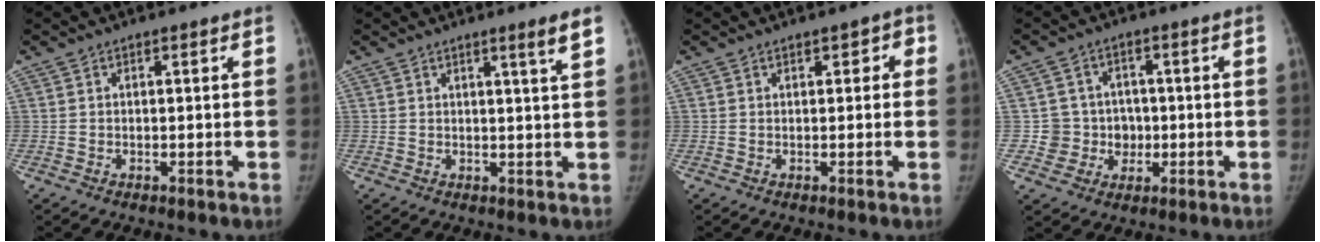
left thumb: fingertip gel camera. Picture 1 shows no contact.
{"total": 3.0, "force": [1.9, -0.6, 2.3], "torque": [-0.033, -0.018, 0.030]}
{"total": 2.3, "force": [0.5, 1.7, 1.5], "torque": [0.009, 0.005, 0.000]}
{"total": 7.1, "force": [-0.8, 7.0, 0.6], "torque": [0.038, 0.017, -0.011]}